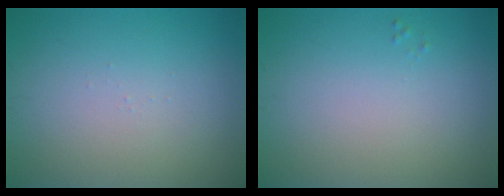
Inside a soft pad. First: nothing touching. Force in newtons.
{"total": 0.0}